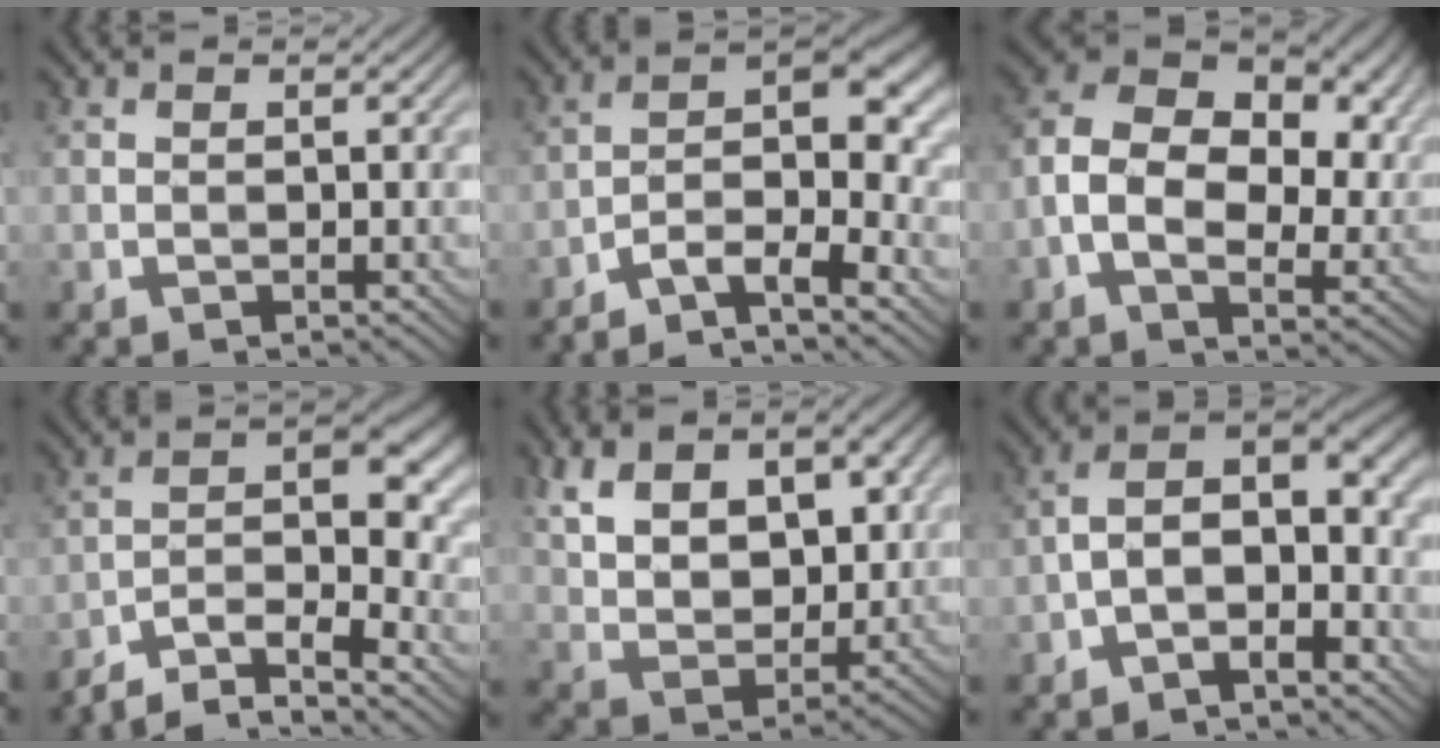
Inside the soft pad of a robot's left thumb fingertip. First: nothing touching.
{"total": 8.5, "force": [-5.6, 2.3, 6.0], "torque": [-0.086, 0.008, -0.109]}
{"total": 14.3, "force": [1.0, 9.9, 10.3], "torque": [-0.201, -0.007, 0.017]}
{"total": 9.1, "force": [-6.1, 3.0, 6.0], "torque": [-0.082, -0.002, -0.121]}
{"total": 12.1, "force": [4.6, 7.0, 8.8], "torque": [-0.174, -0.004, 0.087]}
{"total": 8.0, "force": [-3.1, 3.7, 6.4], "torque": [-0.104, 0.010, -0.064]}